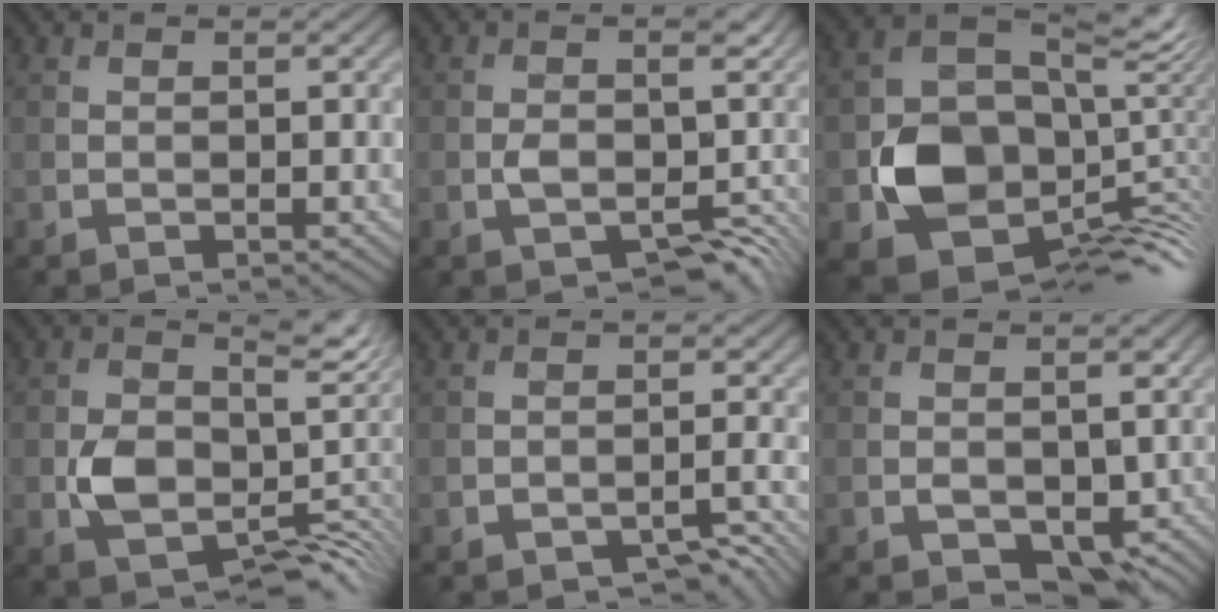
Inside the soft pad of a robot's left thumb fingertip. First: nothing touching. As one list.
[{"total": 5.9, "force": [-2.6, 2.9, 4.5], "torque": [-0.066, -0.004, -0.042]}, {"total": 13.9, "force": [-3.5, 10.6, 8.2], "torque": [-0.140, -0.035, -0.068]}, {"total": 9.2, "force": [-1.6, 6.1, 6.6], "torque": [-0.108, -0.027, -0.017]}, {"total": 3.5, "force": [-2.7, 1.2, 2.0], "torque": [-0.024, 0.002, -0.033]}, {"total": 5.4, "force": [-2.1, 3.2, 3.8], "torque": [-0.050, -0.019, -0.025]}]